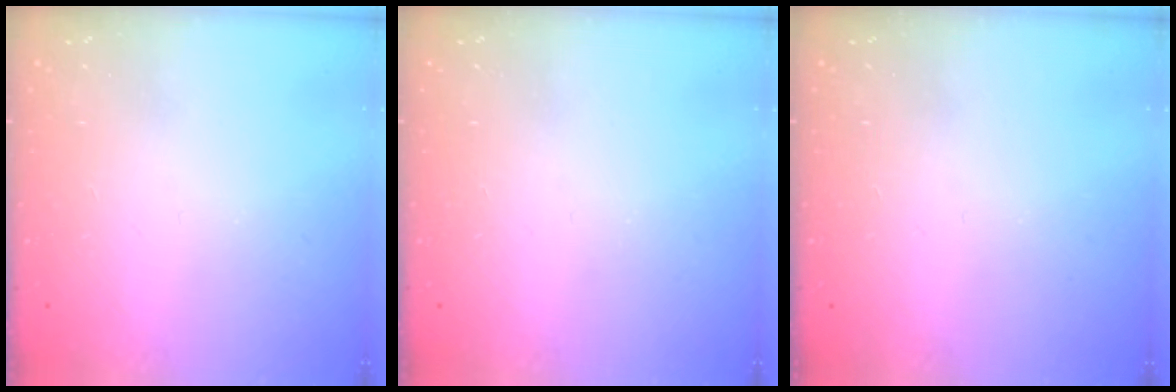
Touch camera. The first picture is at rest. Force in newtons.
{"total": 0.0}
{"total": 0.0}